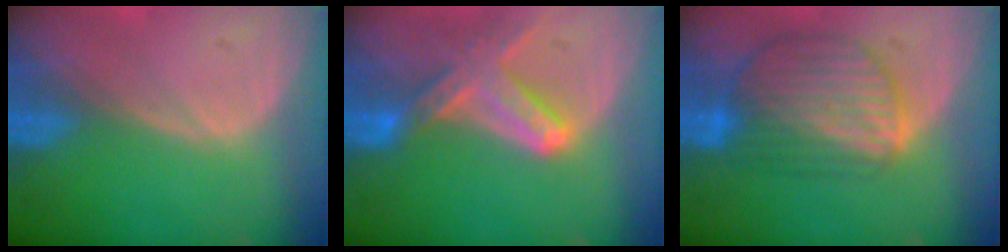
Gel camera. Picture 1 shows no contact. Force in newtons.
{"total": 7.4, "press": 6.7, "slide": 3.2}
{"total": 9.3, "press": 7.9, "slide": 4.9}